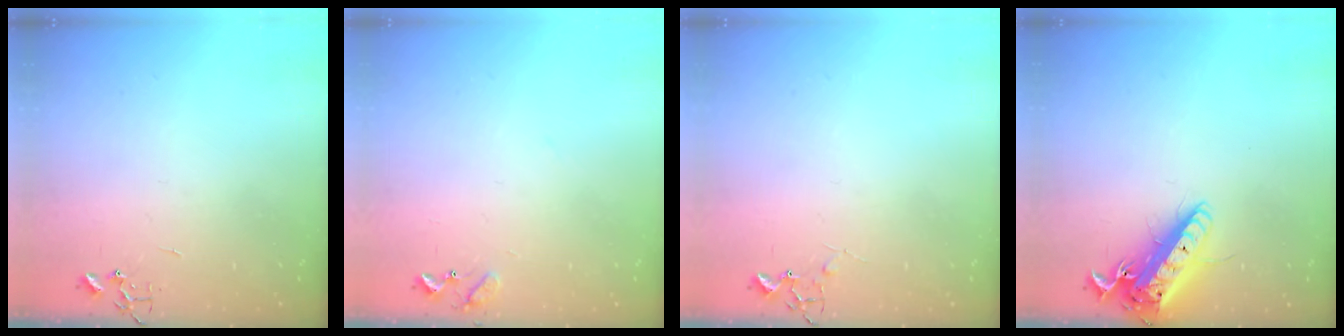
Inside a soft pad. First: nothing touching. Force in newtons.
{"total": 8.4, "press": 8.4, "slide": 0.5}
{"total": 5.4, "press": 5.3, "slide": 0.8}
{"total": 16.4, "press": 16.0, "slide": 3.4}